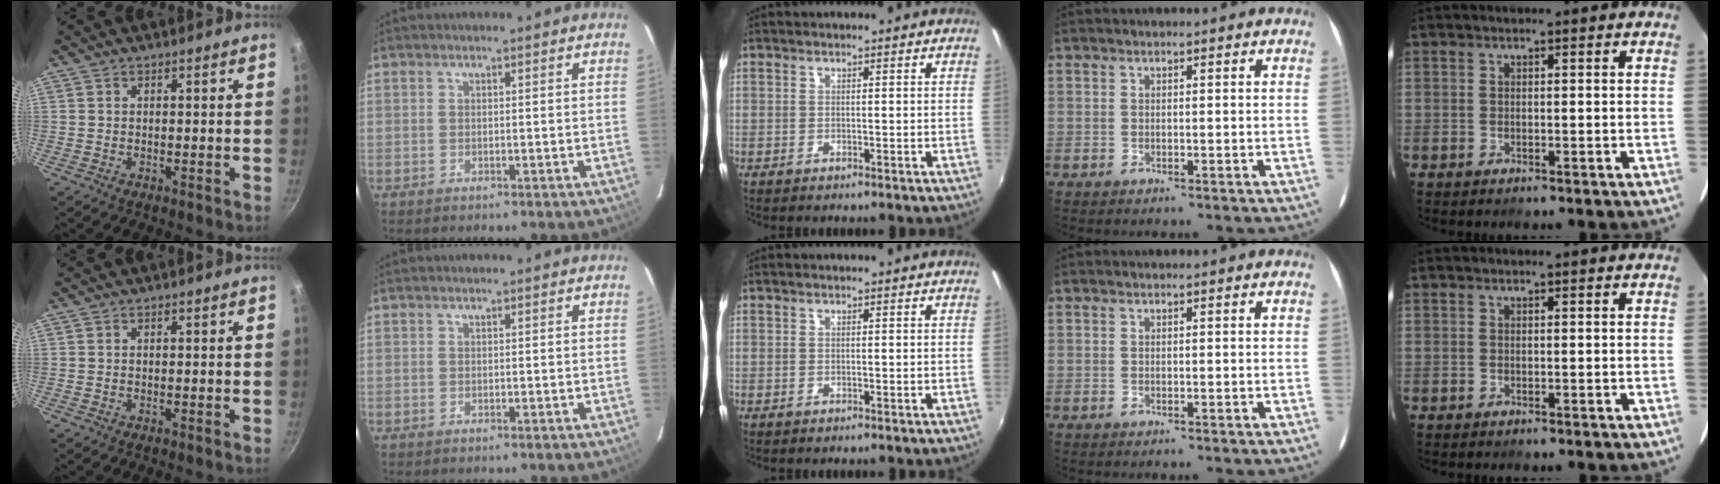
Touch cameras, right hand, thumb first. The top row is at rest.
{}